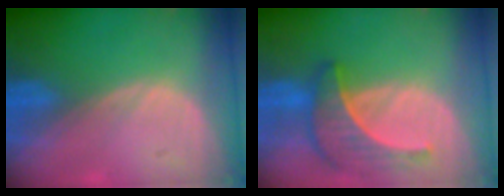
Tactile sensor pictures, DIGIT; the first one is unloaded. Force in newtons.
{"total": 7.1, "press": 7.0, "slide": 1.1}